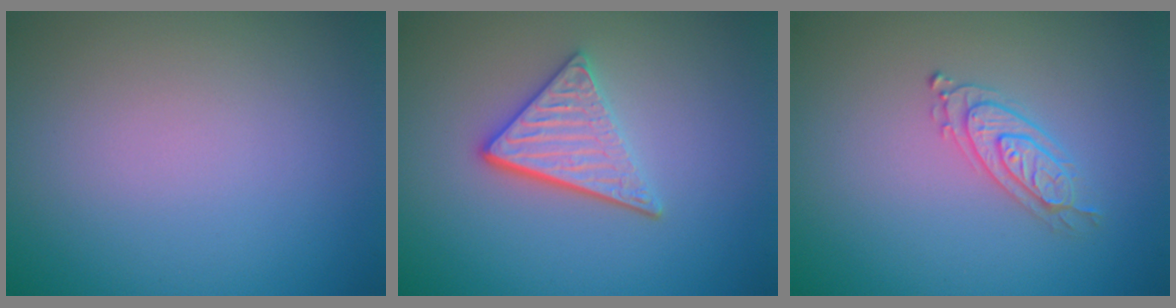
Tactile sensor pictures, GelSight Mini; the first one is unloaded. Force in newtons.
{"total": 3.5, "press": 3.0, "slide": 1.9}
{"total": 2.1, "press": 2.1, "slide": 0.5}